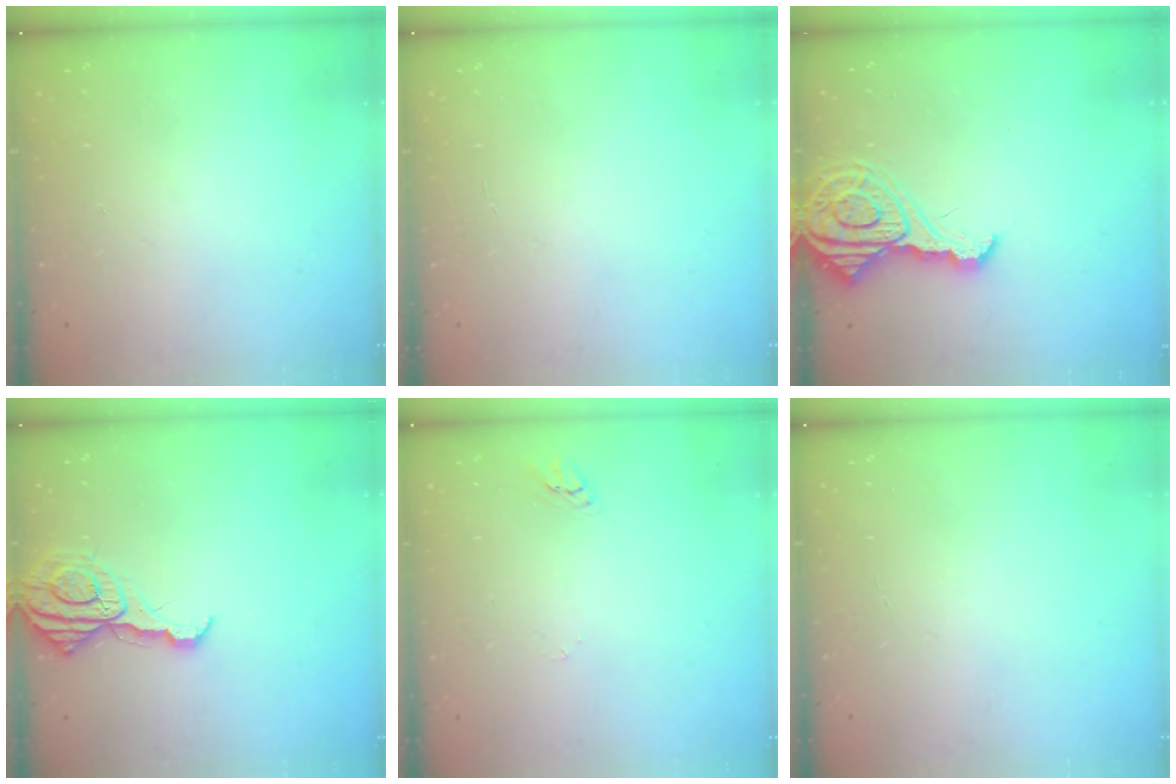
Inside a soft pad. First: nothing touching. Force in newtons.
{"total": 0.9, "press": 0.9, "slide": 0.1}
{"total": 13.4, "press": 13.3, "slide": 1.3}
{"total": 11.6, "press": 11.5, "slide": 1.1}
{"total": 2.0, "press": 2.0, "slide": 0.2}
{"total": 2.0, "press": 2.0, "slide": 0.2}